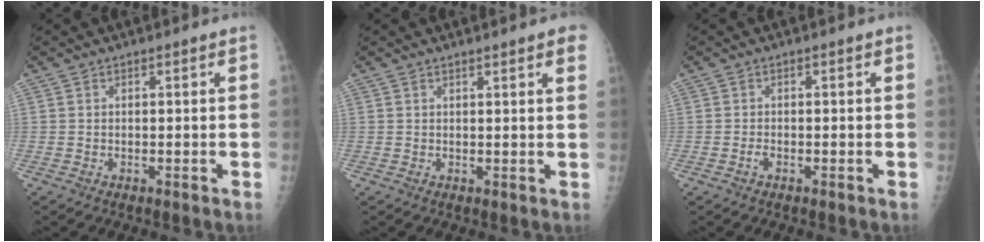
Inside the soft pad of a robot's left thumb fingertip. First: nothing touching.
{"total": 3.8, "force": [2.7, 0.5, 2.6], "torque": [-0.022, -0.002, 0.027]}
{"total": 0.8, "force": [-0.5, 0.3, 0.6], "torque": [-0.013, 0.000, -0.011]}